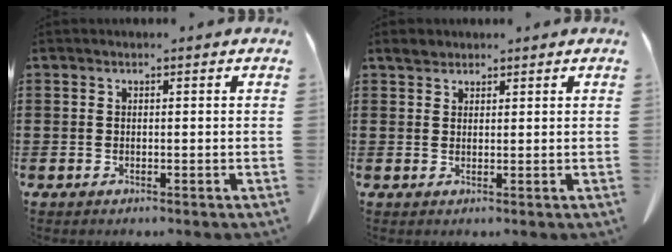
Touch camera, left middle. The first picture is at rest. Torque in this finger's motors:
{"motor_torque": [0.02, 0.00, 0.00, 0.00]}